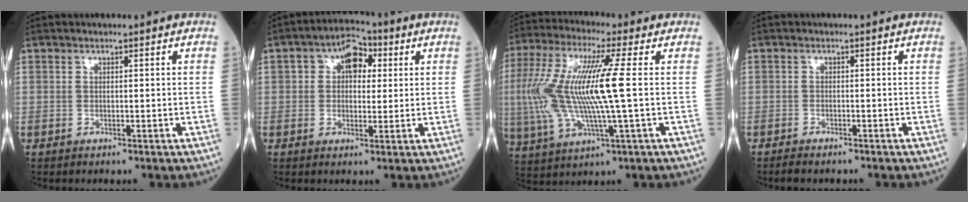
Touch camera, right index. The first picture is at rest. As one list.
[{"total": 6.4, "force": [1.8, 3.9, 4.8], "torque": [-0.075, 0.029, 0.025]}, {"total": 16.3, "force": [0.6, 1.7, 16.2], "torque": [-0.358, 0.009, 0.007]}, {"total": 2.6, "force": [-2.3, 0.7, 1.1], "torque": [-0.022, -0.006, -0.033]}]